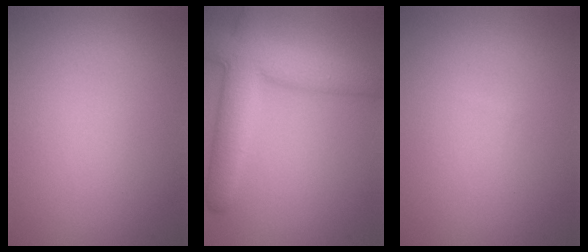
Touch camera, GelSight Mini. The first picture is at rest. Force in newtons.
{"total": 7.5, "press": 7.5, "slide": 0.5}
{"total": 0.0}